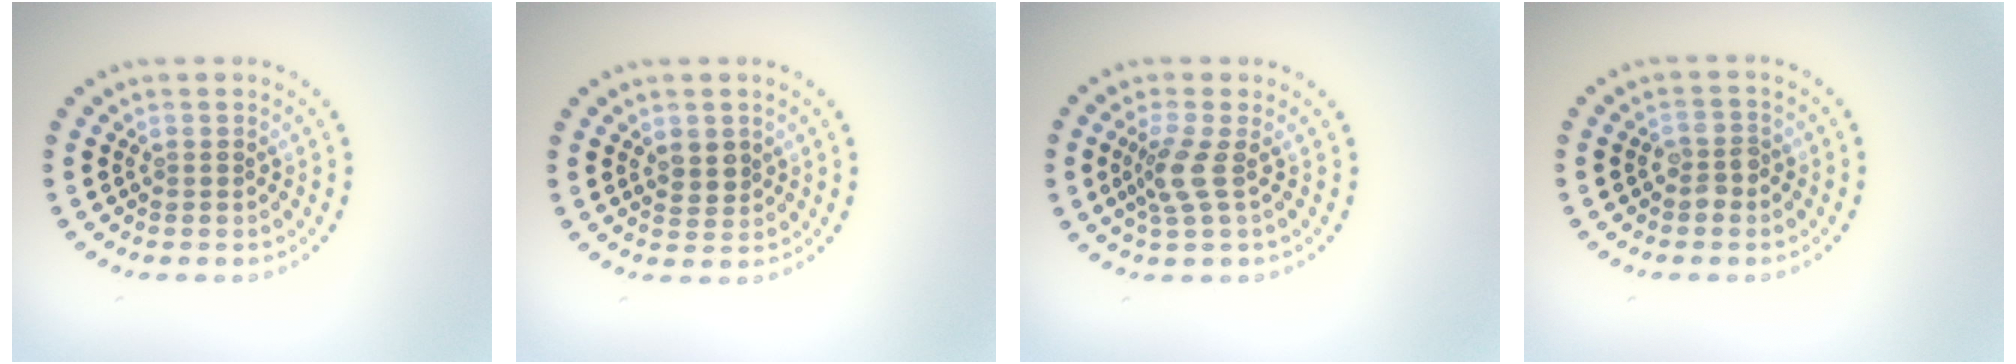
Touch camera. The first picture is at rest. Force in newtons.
{"total": 1.9, "press": 1.8, "slide": 0.6}
{"total": 2.2, "press": 1.8, "slide": 1.4}
{"total": 1.7, "press": 1.6, "slide": 0.4}